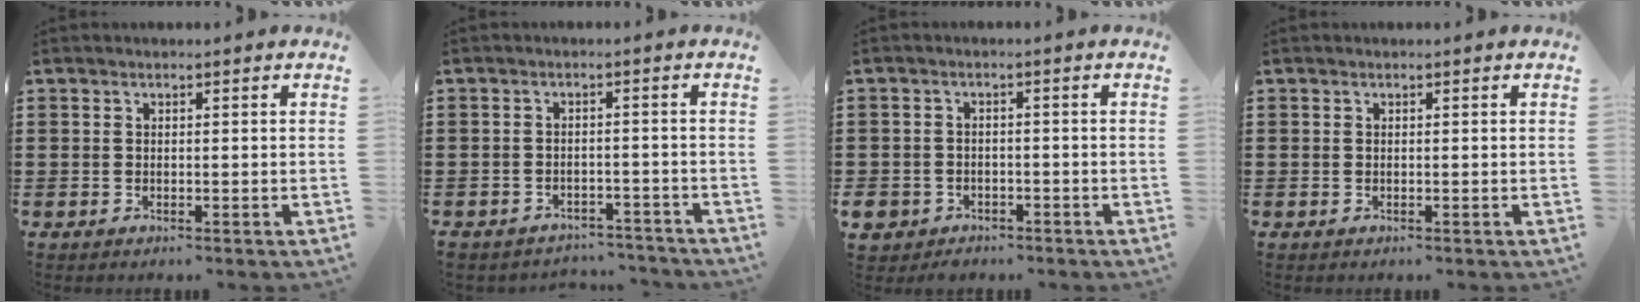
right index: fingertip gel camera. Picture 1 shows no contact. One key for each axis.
{"total": 2.8, "fx": -2.7, "fy": 0.5, "fz": 0.1, "tx": -0.007, "ty": -0.001, "tz": -0.058}
{"total": 2.8, "fx": -2.1, "fy": 1.8, "fz": 0.3, "tx": -0.018, "ty": -0.001, "tz": -0.050}
{"total": 0.0}